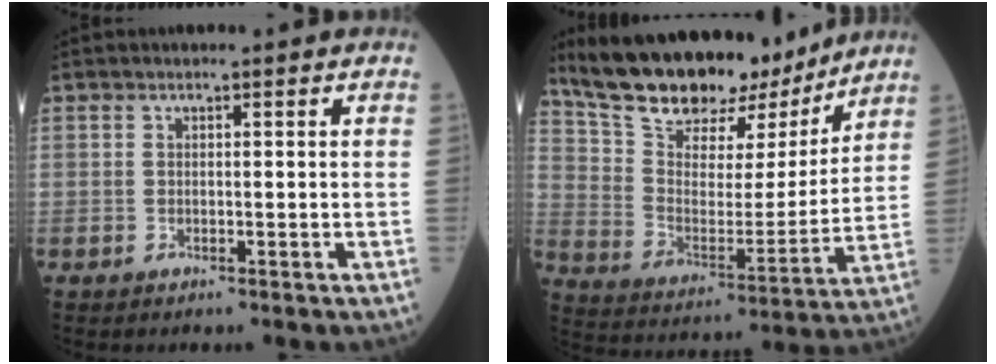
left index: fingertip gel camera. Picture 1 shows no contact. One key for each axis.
{"total": 21.2, "fx": 18.2, "fy": 6.5, "fz": 8.9, "tx": -0.156, "ty": 0.003, "tz": 0.294}